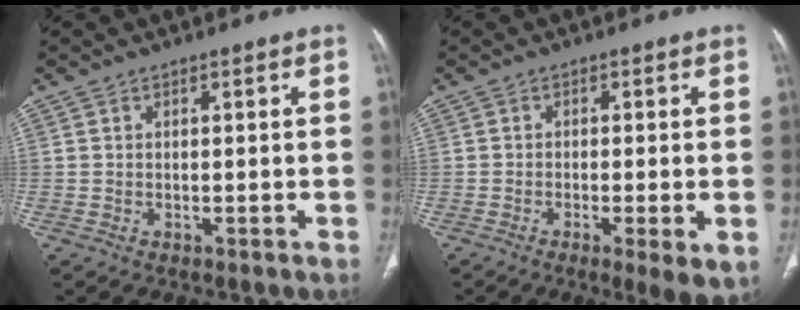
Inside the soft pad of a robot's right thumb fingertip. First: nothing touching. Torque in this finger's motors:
{"motor_torque": [0.16, 0.13, -0.12, 0.13, 0.02]}